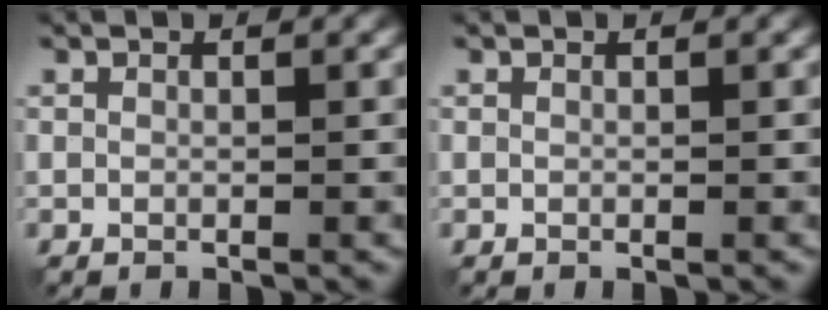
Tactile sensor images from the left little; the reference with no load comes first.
{"total": 0.0}